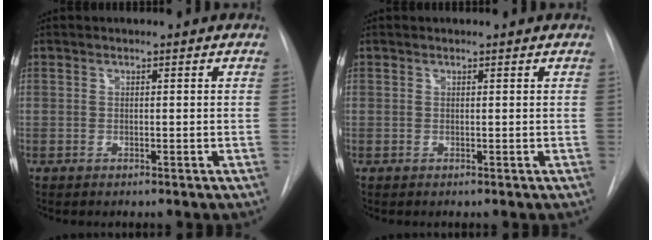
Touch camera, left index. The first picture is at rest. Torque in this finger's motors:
{"motor_torque": [-0.12, 0.21, 0.00, -0.01]}